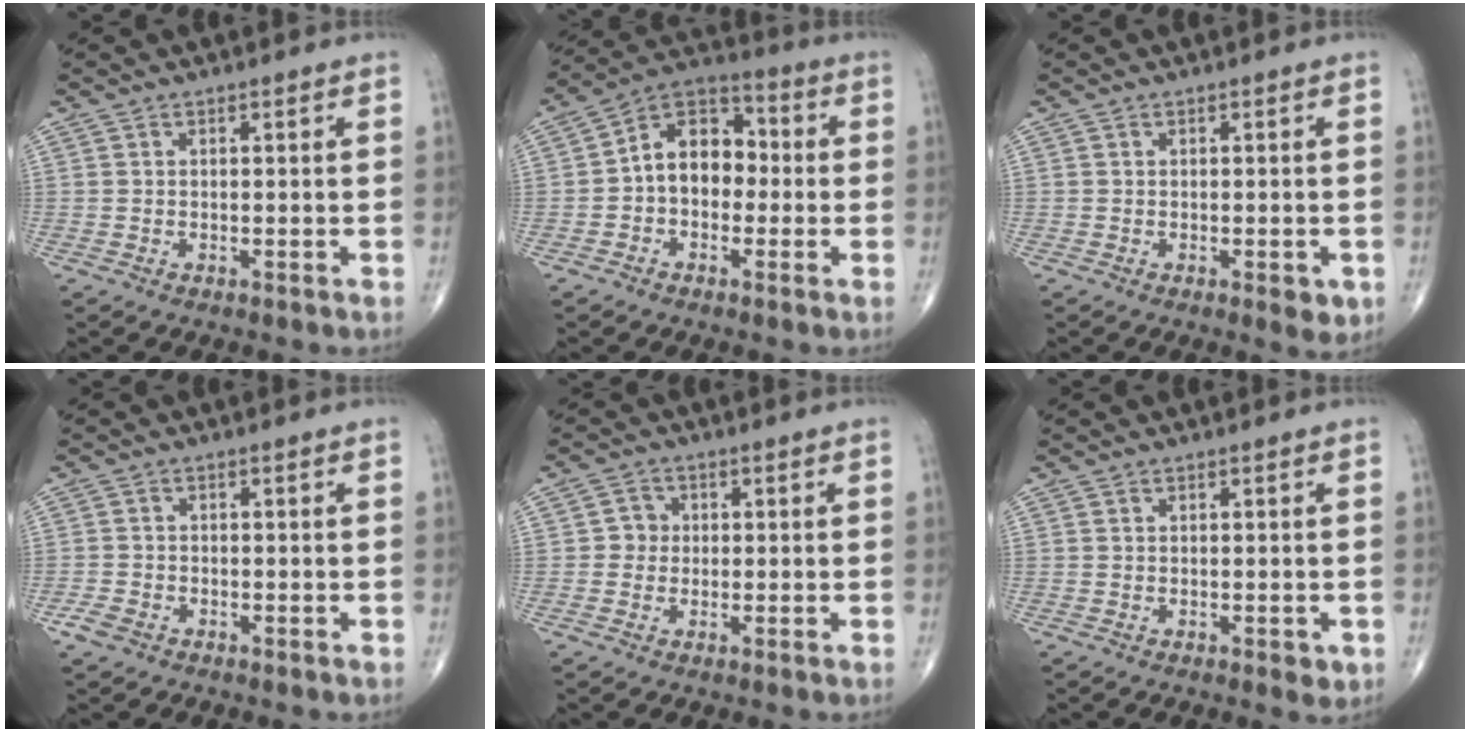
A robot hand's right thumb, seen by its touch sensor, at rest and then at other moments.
{"total": 11.2, "force": [-0.6, 8.1, 7.7], "torque": [-0.090, 0.041, -0.027]}
{"total": 2.9, "force": [-0.9, 1.2, 2.4], "torque": [-0.021, -0.004, -0.009]}
{"total": 2.6, "force": [-1.6, 1.7, 1.2], "torque": [-0.027, 0.004, -0.029]}
{"total": 3.0, "force": [0.1, 2.9, 0.8], "torque": [0.009, 0.008, -0.004]}
{"total": 2.0, "force": [-0.5, 1.1, 1.6], "torque": [-0.011, -0.001, -0.005]}